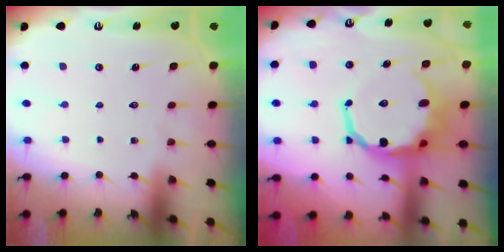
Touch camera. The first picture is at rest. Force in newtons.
{"total": 13.5, "press": 13.1, "slide": 3.2}